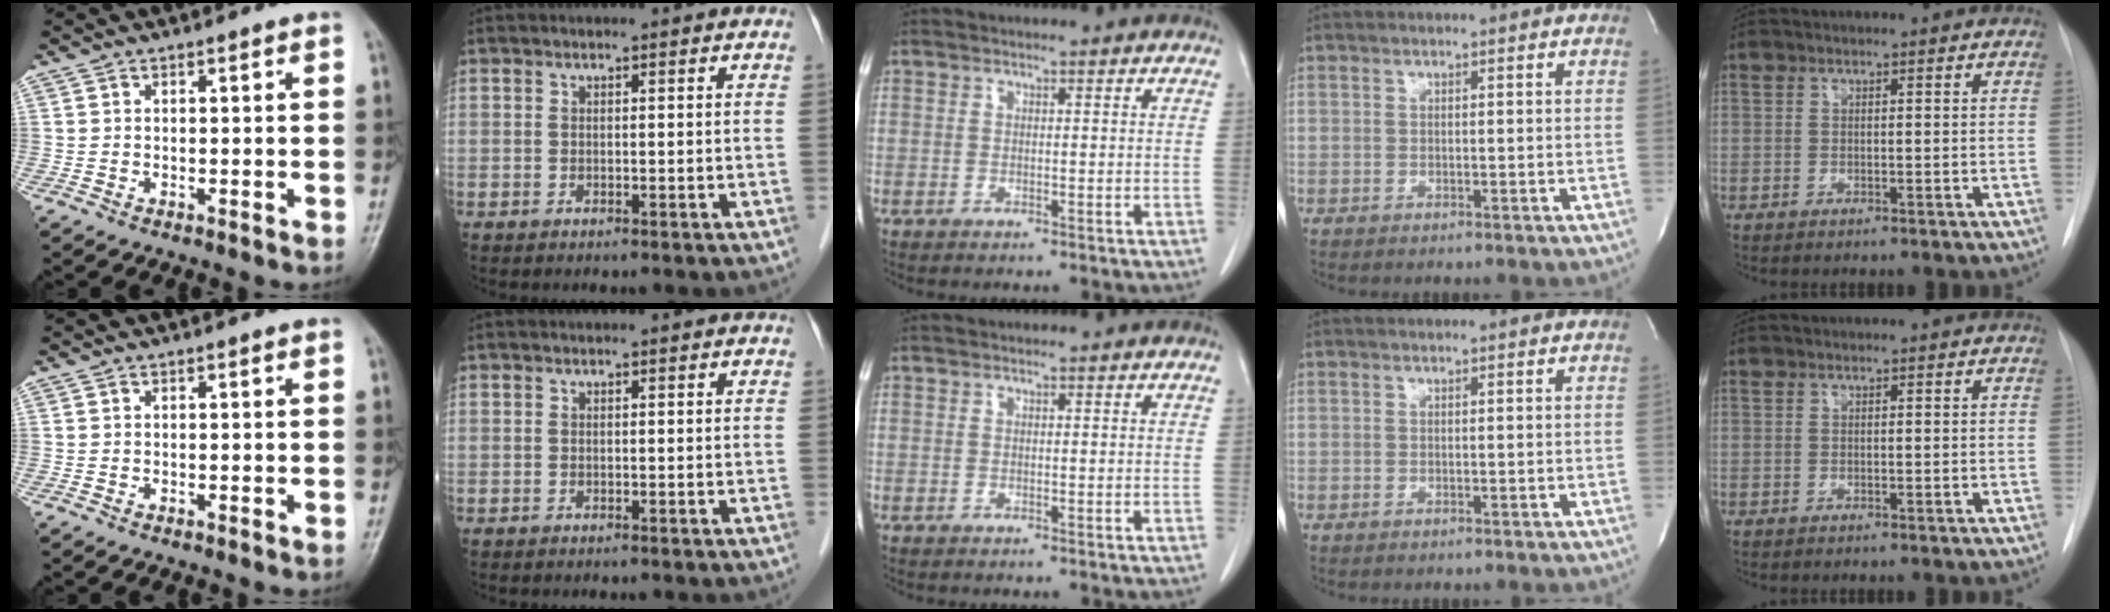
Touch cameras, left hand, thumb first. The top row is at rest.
{}